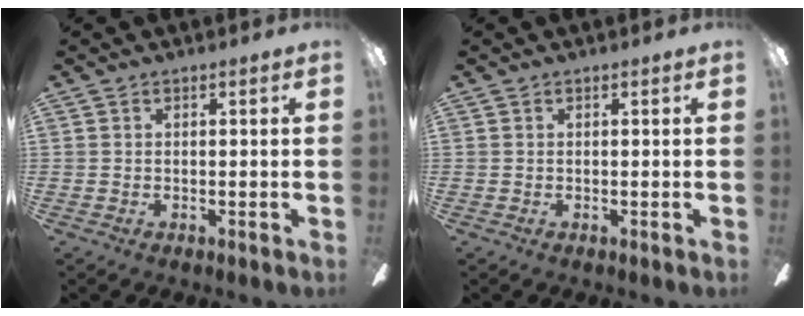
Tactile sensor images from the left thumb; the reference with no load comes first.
{"total": 0.0}